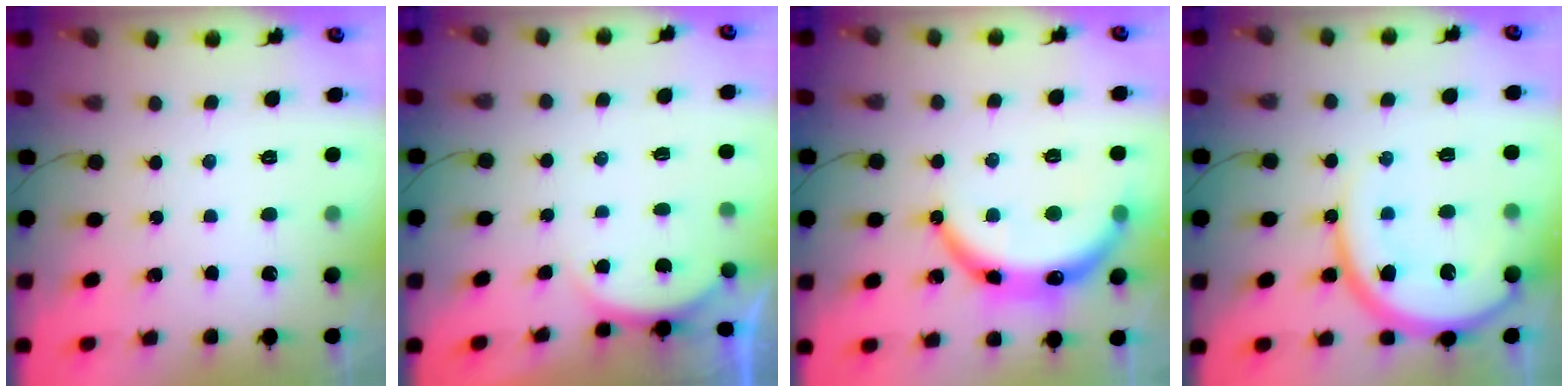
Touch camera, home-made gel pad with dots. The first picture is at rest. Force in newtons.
{"total": 2.3, "press": 2.2, "slide": 0.6}
{"total": 14.4, "press": 14.3, "slide": 1.8}
{"total": 15.1, "press": 15.0, "slide": 1.6}